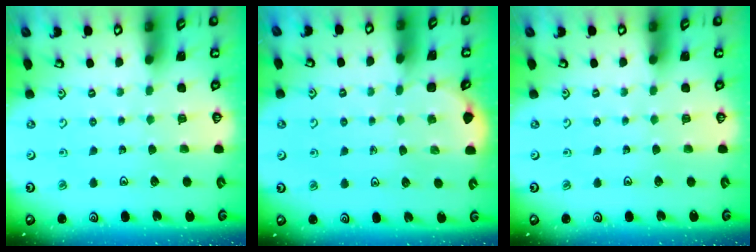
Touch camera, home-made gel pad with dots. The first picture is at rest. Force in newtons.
{"total": 2.4, "press": 2.4, "slide": 0.1}
{"total": 0.0}